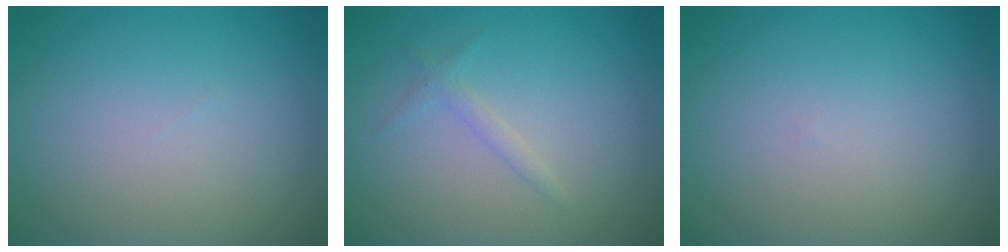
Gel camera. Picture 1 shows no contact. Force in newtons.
{"total": 1.1, "press": 1.1, "slide": 0.1}
{"total": 0.0}